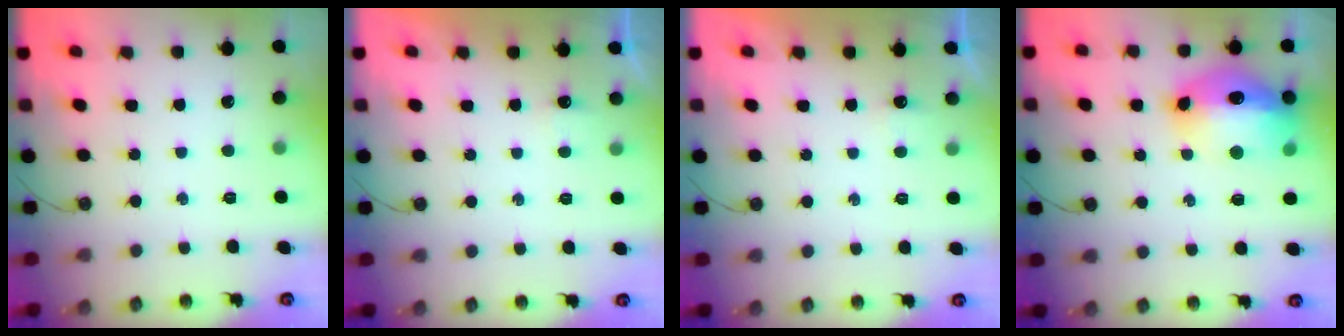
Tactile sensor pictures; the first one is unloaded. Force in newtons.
{"total": 2.7, "press": 2.6, "slide": 0.8}
{"total": 2.7, "press": 2.6, "slide": 0.8}
{"total": 18.3, "press": 18.3, "slide": 1.7}